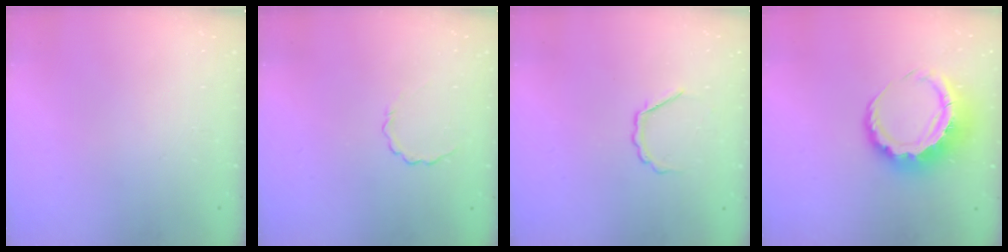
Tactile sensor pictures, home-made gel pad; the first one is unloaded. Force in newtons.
{"total": 3.0, "press": 2.8, "slide": 0.9}
{"total": 3.7, "press": 3.6, "slide": 0.8}
{"total": 8.4, "press": 8.2, "slide": 1.7}